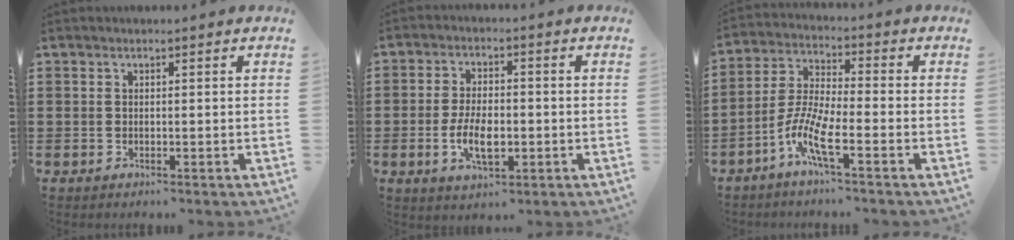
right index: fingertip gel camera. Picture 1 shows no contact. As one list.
[{"total": 6.4, "force": [-1.5, 3.0, 5.4], "torque": [-0.108, -0.006, -0.030]}, {"total": 7.4, "force": [-4.1, 1.1, 6.1], "torque": [-0.151, -0.019, -0.083]}]